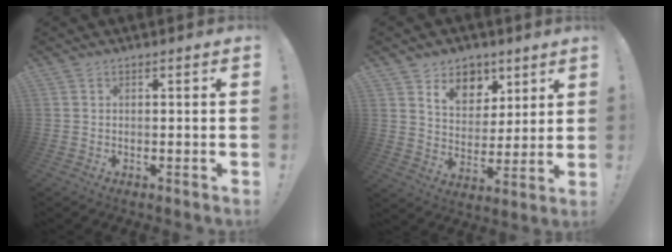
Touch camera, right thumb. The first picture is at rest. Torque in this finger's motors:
{"motor_torque": [1.05, 1.70, 0.05, 0.03, 0.01]}